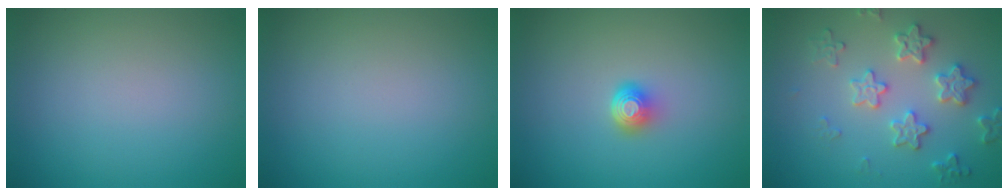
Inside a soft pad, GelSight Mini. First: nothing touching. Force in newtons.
{"total": 0.0}
{"total": 2.0, "press": 1.4, "slide": 1.4}
{"total": 3.6, "press": 3.6, "slide": 0.4}